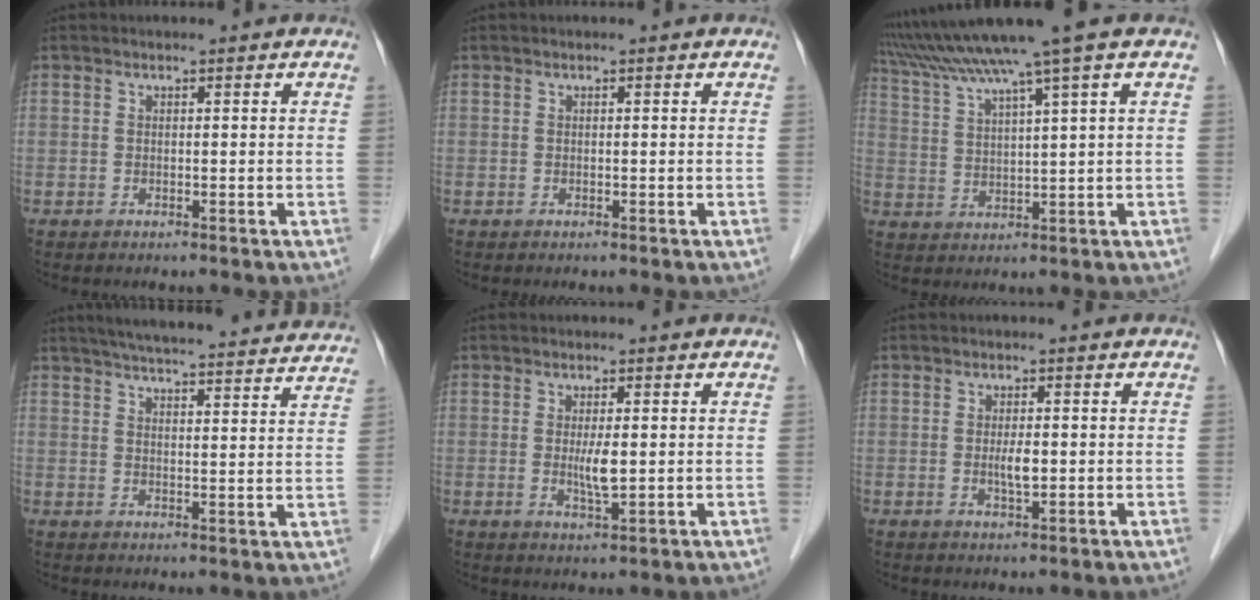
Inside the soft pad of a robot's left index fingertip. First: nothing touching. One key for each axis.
{"total": 0.0}
{"total": 11.3, "fx": 8.7, "fy": -2.5, "fz": 6.8, "tx": -0.121, "ty": 0.016, "tz": 0.149}
{"total": 26.2, "fx": 24.2, "fy": 2.3, "fz": 9.8, "tx": -0.152, "ty": -0.010, "tz": 0.301}
{"total": 3.3, "fx": 0.1, "fy": 0.5, "fz": 3.2, "tx": -0.061, "ty": -0.006, "tz": 0.003}
{"total": 2.7, "fx": -0.3, "fy": 0.7, "fz": 2.6, "tx": -0.052, "ty": -0.001, "tz": -0.003}